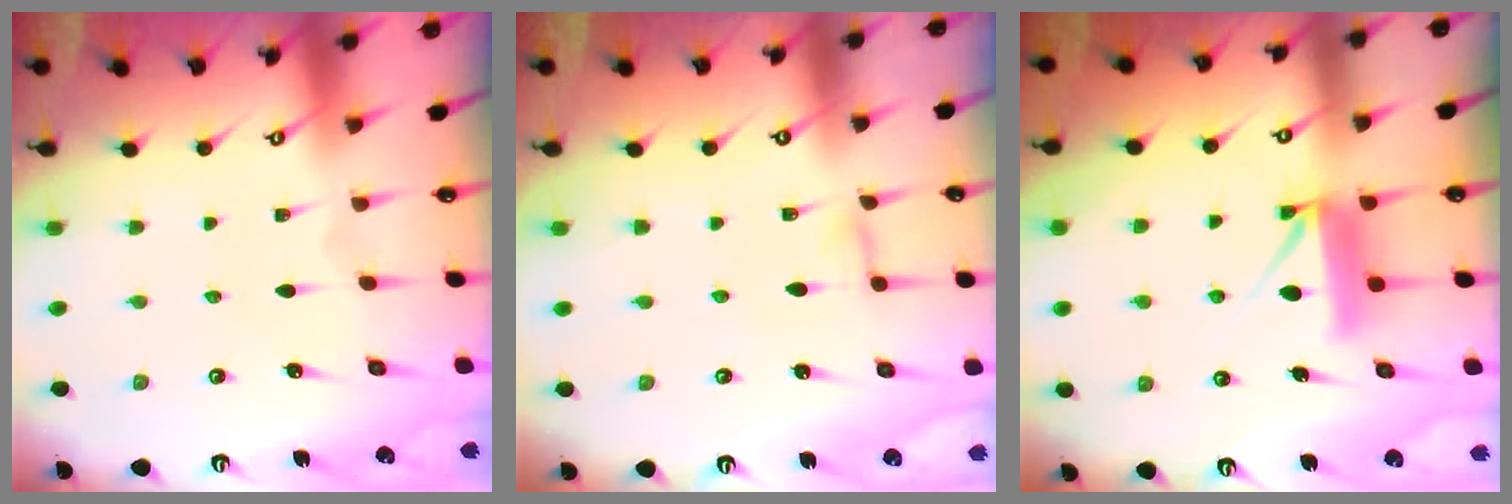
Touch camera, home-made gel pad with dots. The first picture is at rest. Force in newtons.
{"total": 2.9, "press": 2.9, "slide": 0.2}
{"total": 8.6, "press": 8.6, "slide": 0.1}